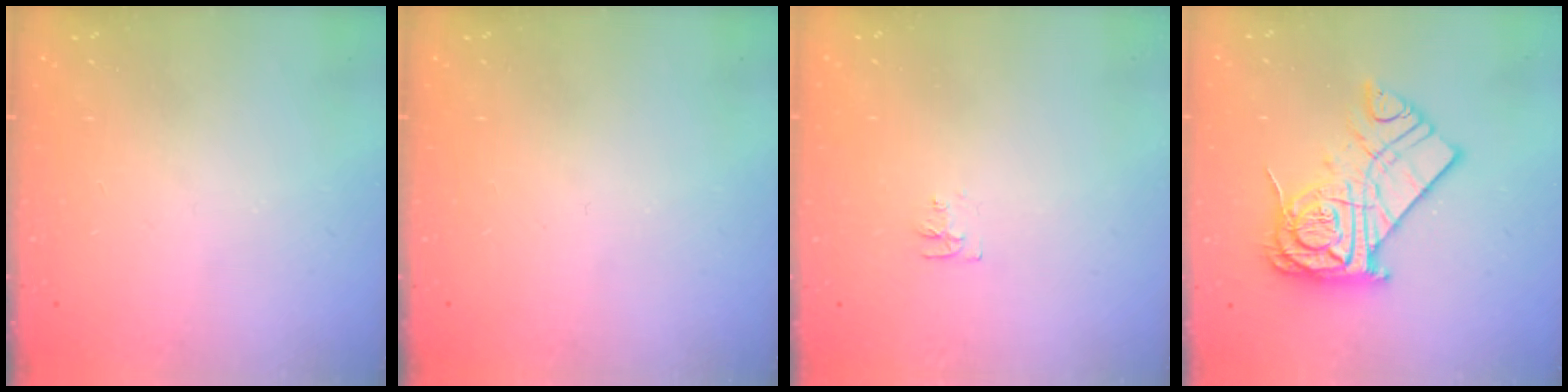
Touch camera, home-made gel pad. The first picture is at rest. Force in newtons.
{"total": 0.0}
{"total": 3.8, "press": 3.7, "slide": 0.5}
{"total": 16.1, "press": 16.0, "slide": 1.9}